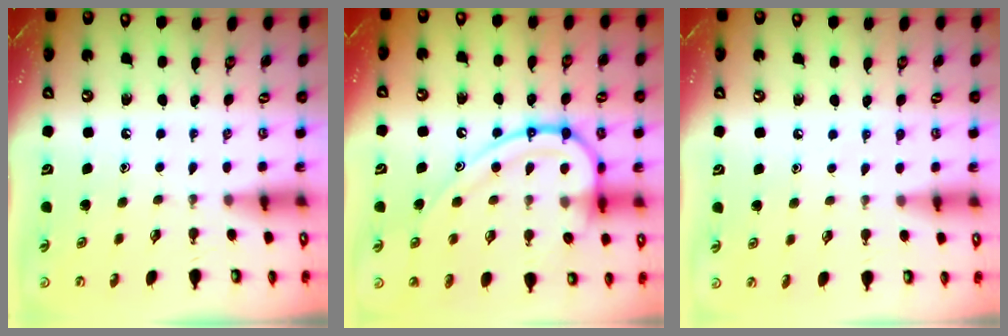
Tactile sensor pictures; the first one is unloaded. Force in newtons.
{"total": 18.5, "press": 18.5, "slide": 1.2}
{"total": 4.8, "press": 4.6, "slide": 1.1}